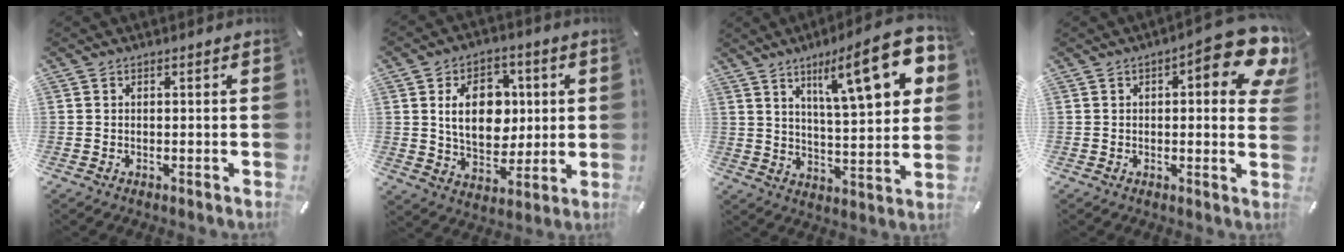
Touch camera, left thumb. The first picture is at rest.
{"total": 14.1, "force": [2.3, 10.3, 9.3], "torque": [-0.157, 0.009, 0.039]}
{"total": 19.8, "force": [9.6, 5.6, 16.4], "torque": [-0.237, -0.047, 0.138]}
{"total": 13.7, "force": [5.9, 4.7, 11.5], "torque": [-0.134, -0.042, 0.092]}